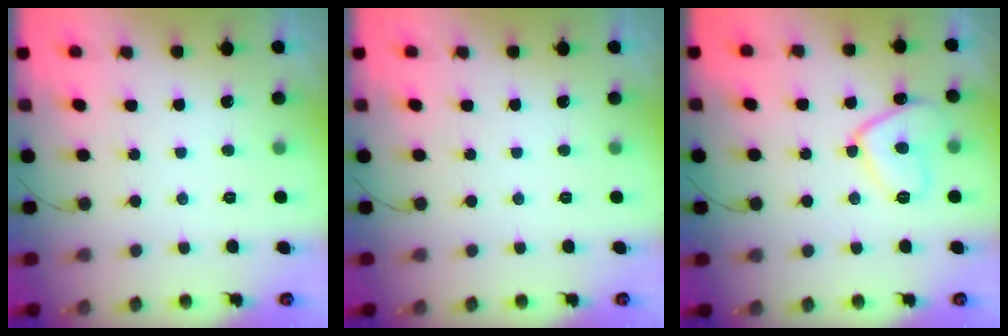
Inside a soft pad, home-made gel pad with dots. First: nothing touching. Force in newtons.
{"total": 0.0}
{"total": 11.4, "press": 11.3, "slide": 1.3}